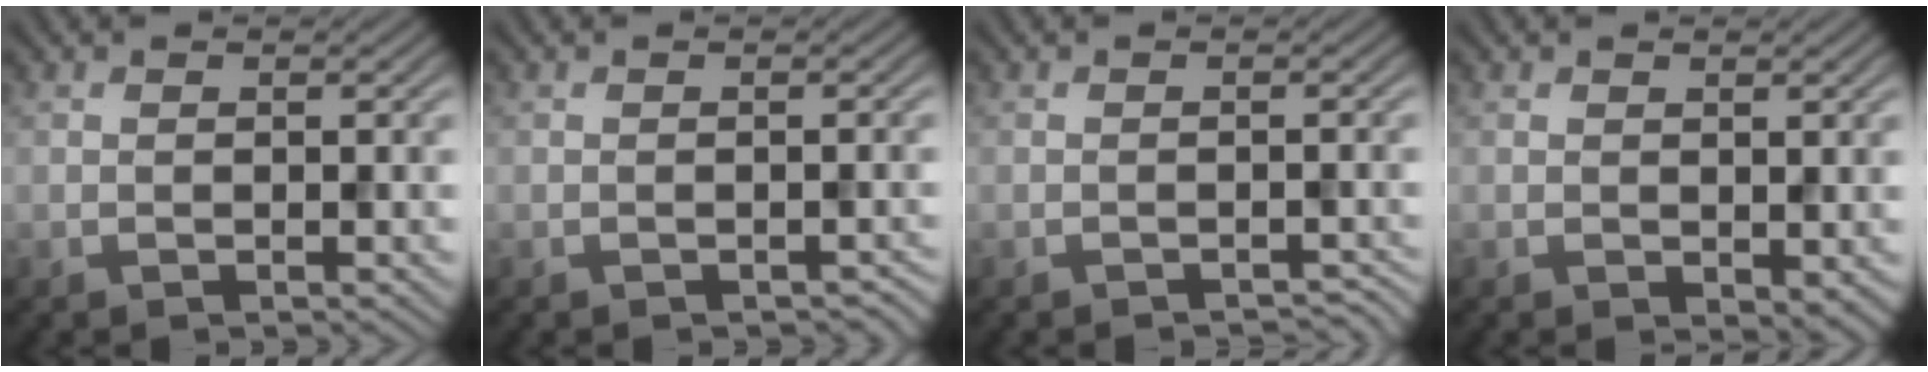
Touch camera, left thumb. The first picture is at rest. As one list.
[{"total": 0.9, "force": [-0.8, 0.3, 0.4], "torque": [-0.005, -0.004, -0.009]}, {"total": 1.5, "force": [-1.5, 0.2, 0.4], "torque": [0.001, -0.001, -0.019]}, {"total": 1.4, "force": [0.1, 0.8, 1.2], "torque": [-0.018, -0.006, 0.005]}]